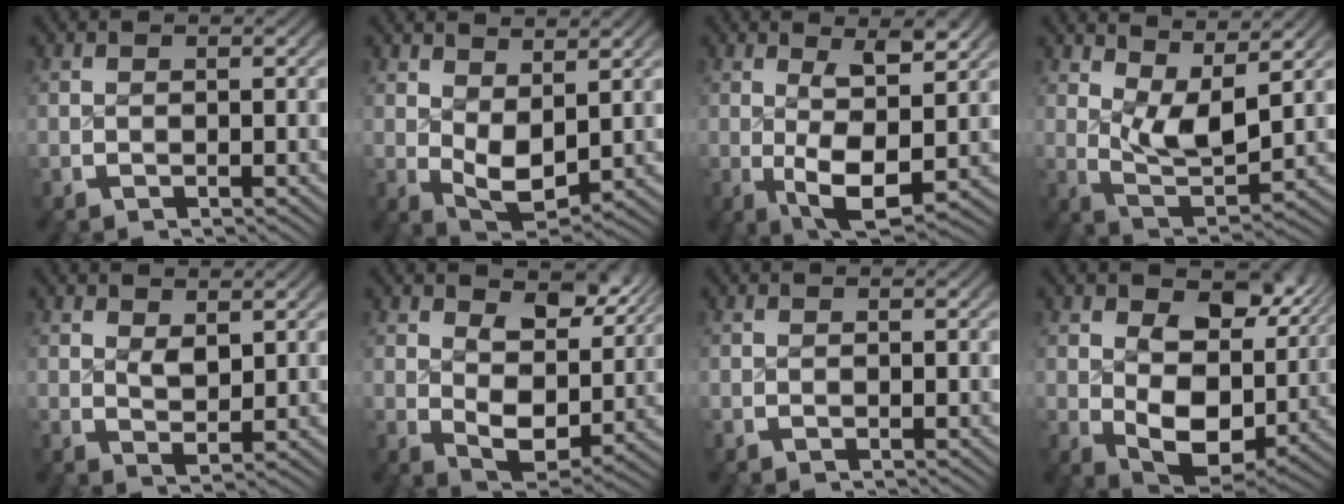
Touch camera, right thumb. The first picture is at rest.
{"total": 5.1, "force": [0.8, 3.1, 3.9], "torque": [-0.077, -0.030, 0.029]}
{"total": 7.1, "force": [-0.5, 3.6, 6.1], "torque": [-0.114, -0.033, 0.008]}
{"total": 5.9, "force": [2.0, 3.0, 4.7], "torque": [-0.094, -0.028, 0.044]}
{"total": 2.0, "force": [1.4, 0.8, 1.2], "torque": [-0.017, -0.011, 0.032]}
{"total": 6.4, "force": [1.8, 3.8, 4.8], "torque": [-0.083, -0.029, 0.040]}
{"total": 0.0}
{"total": 9.2, "force": [0.7, 5.9, 7.0], "torque": [-0.131, -0.047, 0.030]}